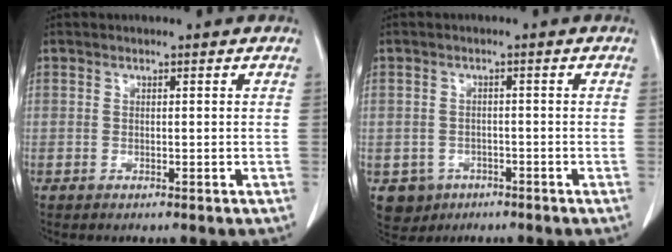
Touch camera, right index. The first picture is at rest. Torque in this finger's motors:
{"motor_torque": [-0.14, 0.02, -0.31, -0.09]}